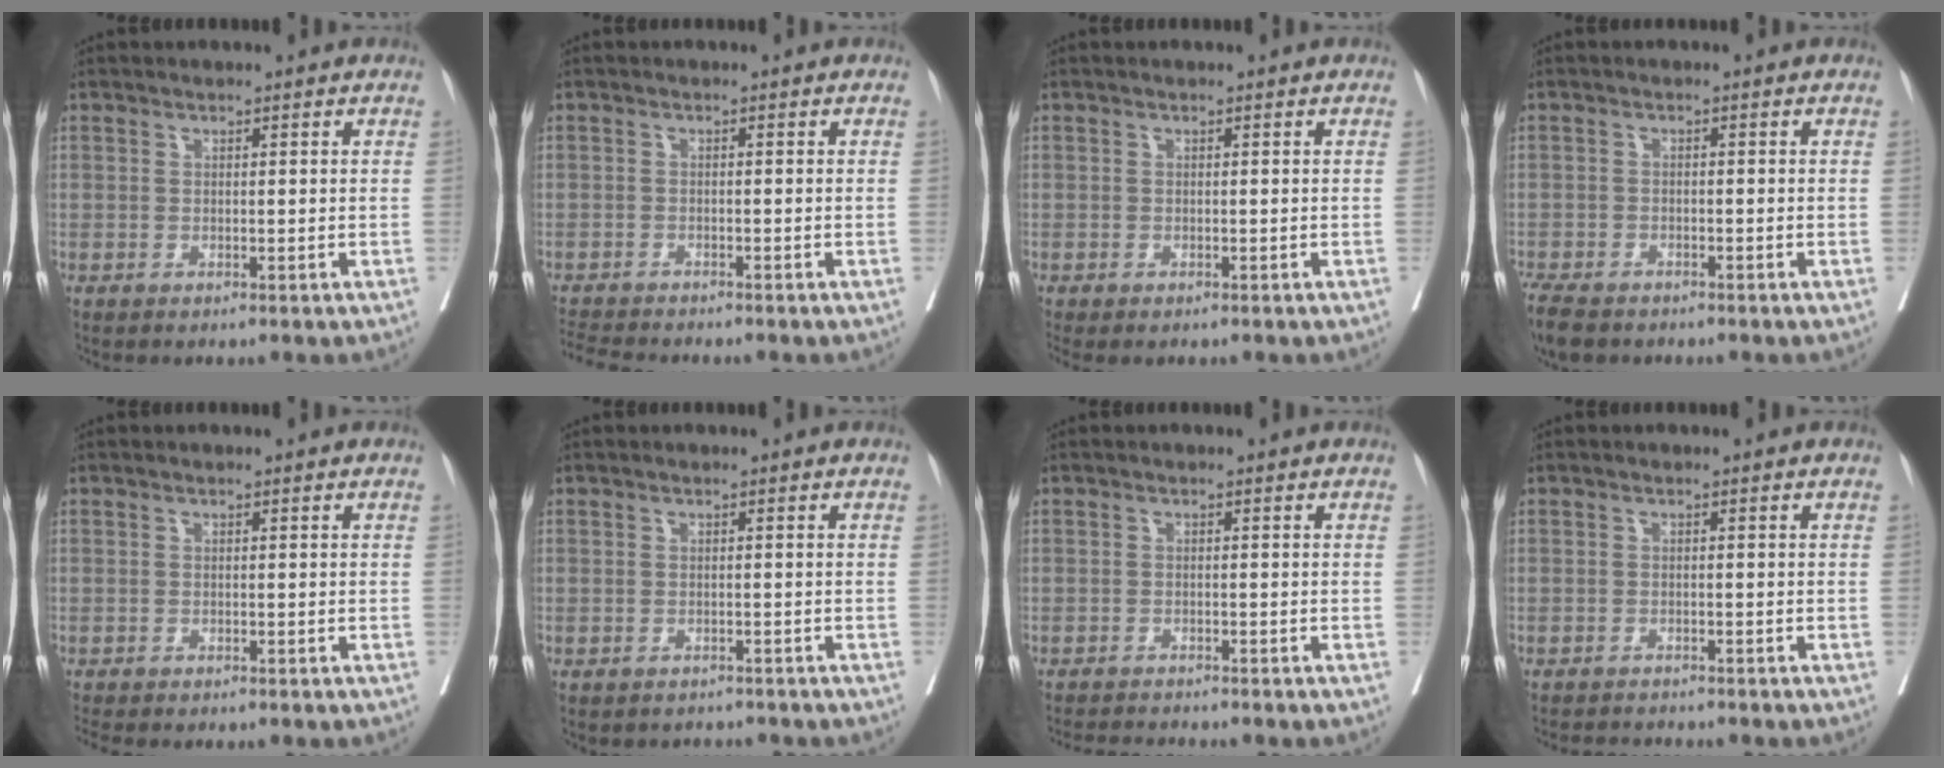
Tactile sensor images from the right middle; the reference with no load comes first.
{"total": 4.7, "force": [-4.5, 0.0, 1.3], "torque": [-0.020, -0.015, -0.077]}
{"total": 1.3, "force": [-1.0, 0.5, 0.6], "torque": [-0.007, -0.003, -0.014]}
{"total": 5.2, "force": [-4.1, 2.1, 2.3], "torque": [-0.039, -0.008, -0.069]}
{"total": 2.7, "force": [-2.5, 0.4, 1.2], "torque": [-0.019, -0.007, -0.038]}
{"total": 1.7, "force": [-1.6, 0.6, -0.3], "torque": [0.004, -0.001, -0.025]}
{"total": 4.2, "force": [-4.1, -0.4, 0.9], "torque": [-0.009, -0.014, -0.066]}
{"total": 3.5, "force": [-3.4, 0.1, 0.5], "torque": [-0.002, -0.011, -0.052]}